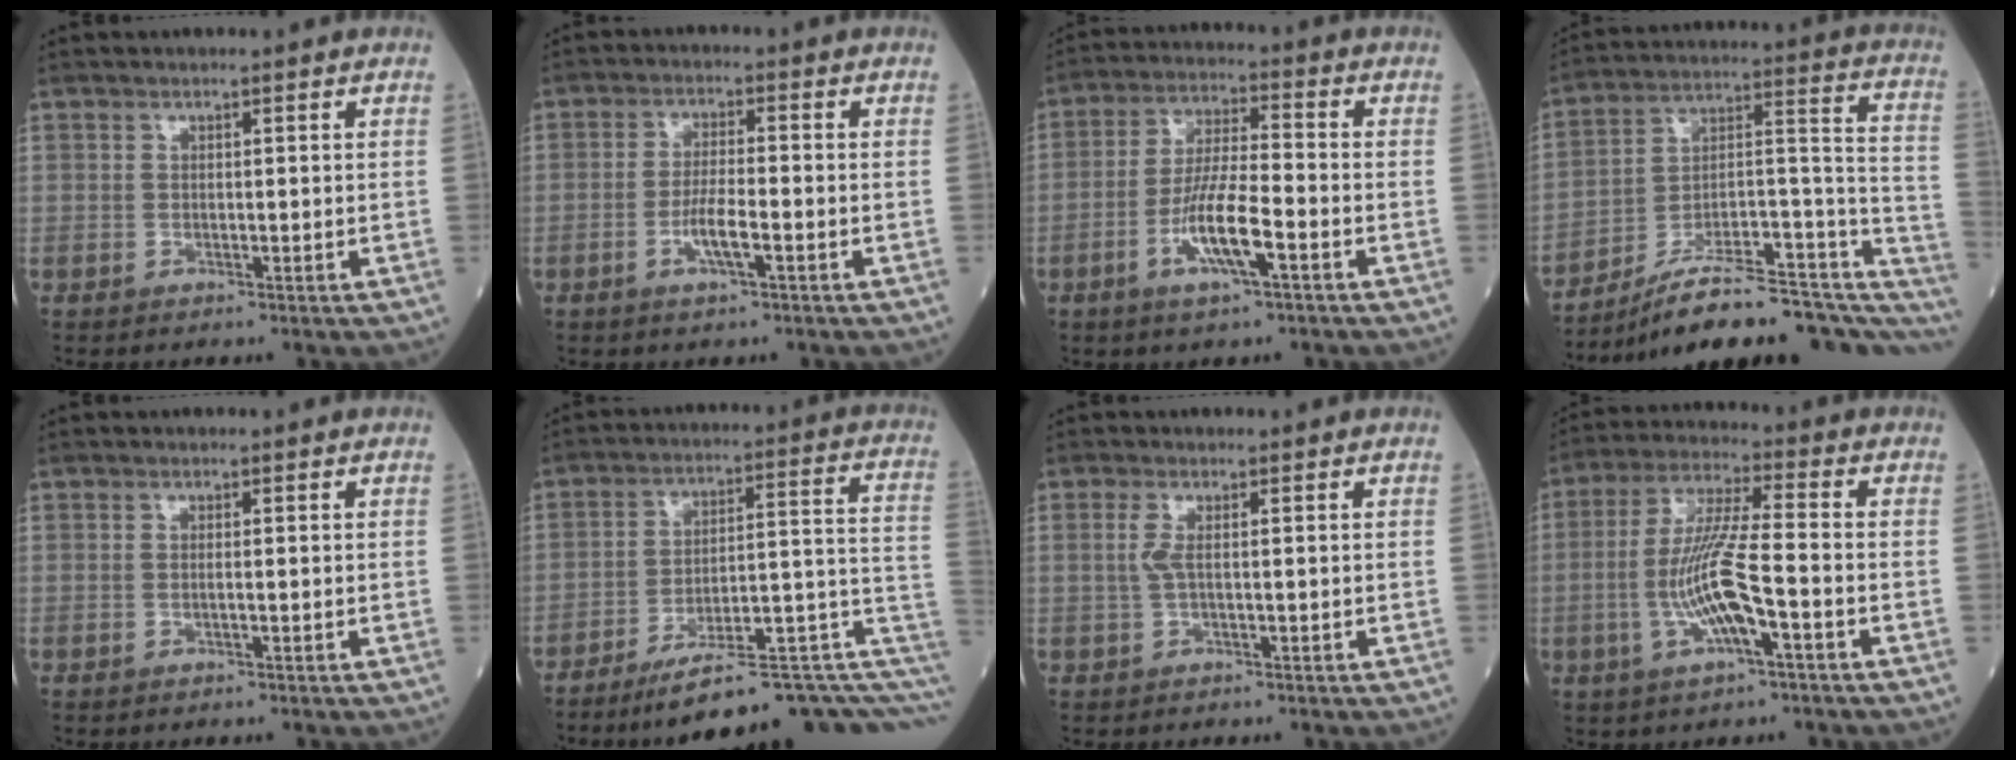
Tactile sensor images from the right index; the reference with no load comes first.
{"total": 4.6, "force": [-1.8, 0.5, 4.2], "torque": [-0.084, -0.003, -0.035]}
{"total": 9.1, "force": [-3.6, 1.1, 8.3], "torque": [-0.163, -0.005, -0.068]}
{"total": 23.7, "force": [-18.2, 6.2, 13.9], "torque": [-0.137, 0.054, -0.263]}
{"total": 0.6, "force": [-0.1, -0.1, 0.5], "torque": [-0.014, -0.001, -0.002]}
{"total": 19.6, "force": [-9.4, 3.5, 16.9], "torque": [-0.175, 0.050, -0.128]}
{"total": 1.9, "force": [0.2, 0.1, 1.8], "torque": [-0.051, 0.000, 0.003]}
{"total": 10.7, "force": [-2.7, 1.0, 10.3], "torque": [-0.207, 0.000, -0.053]}